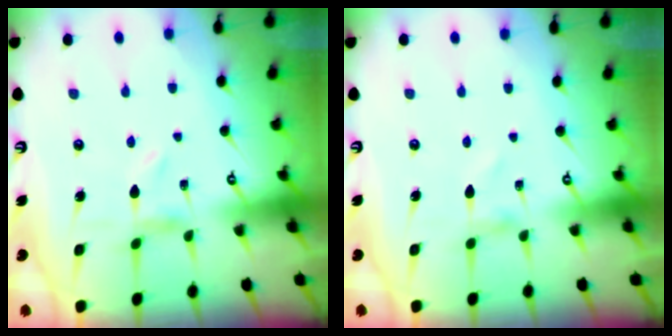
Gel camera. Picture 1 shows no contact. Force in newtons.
{"total": 0.6, "press": 0.6, "slide": 0.1}